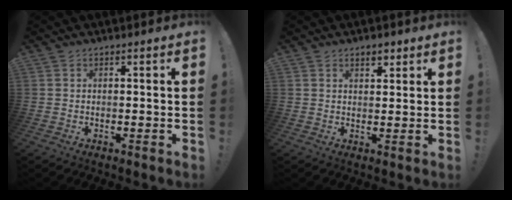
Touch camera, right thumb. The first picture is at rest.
{"total": 3.1, "force": [2.2, 1.6, 1.5], "torque": [-0.012, -0.010, 0.036]}